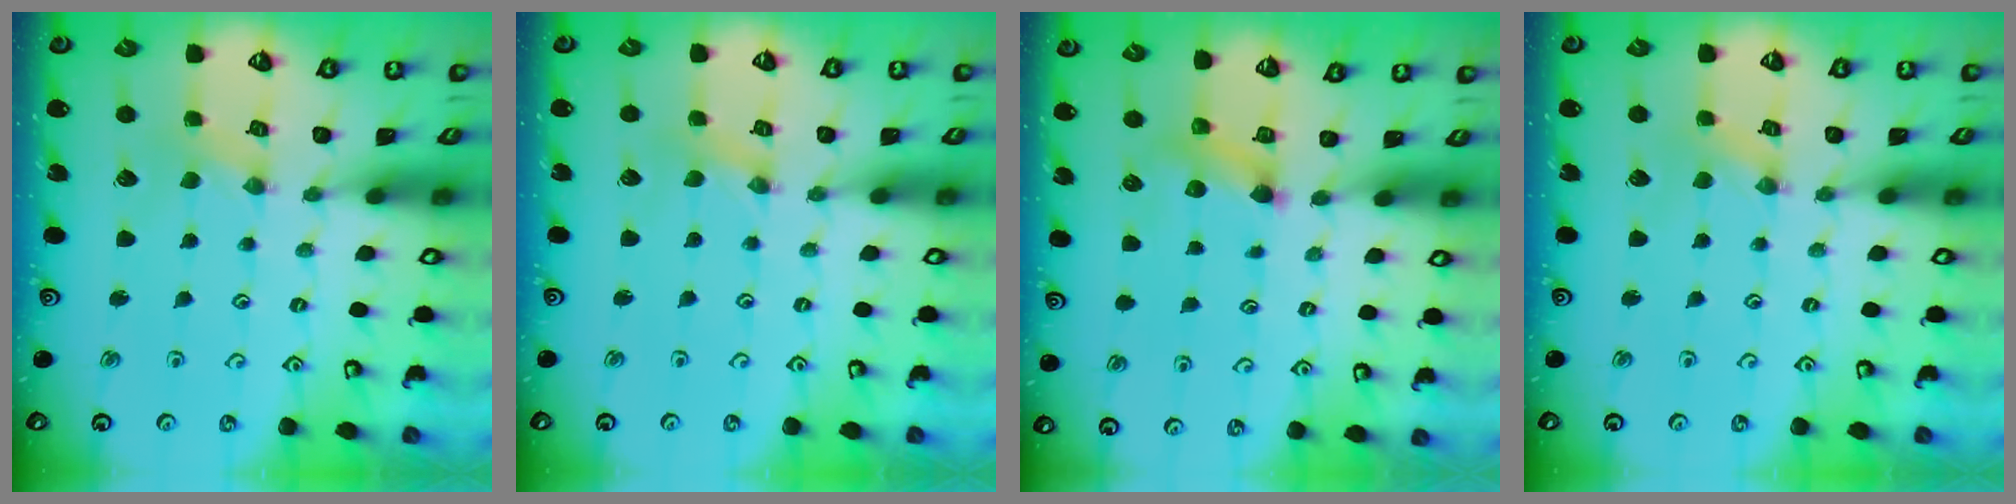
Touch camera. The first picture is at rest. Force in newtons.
{"total": 0.0}
{"total": 5.6, "press": 5.6, "slide": 0.6}
{"total": 0.0}